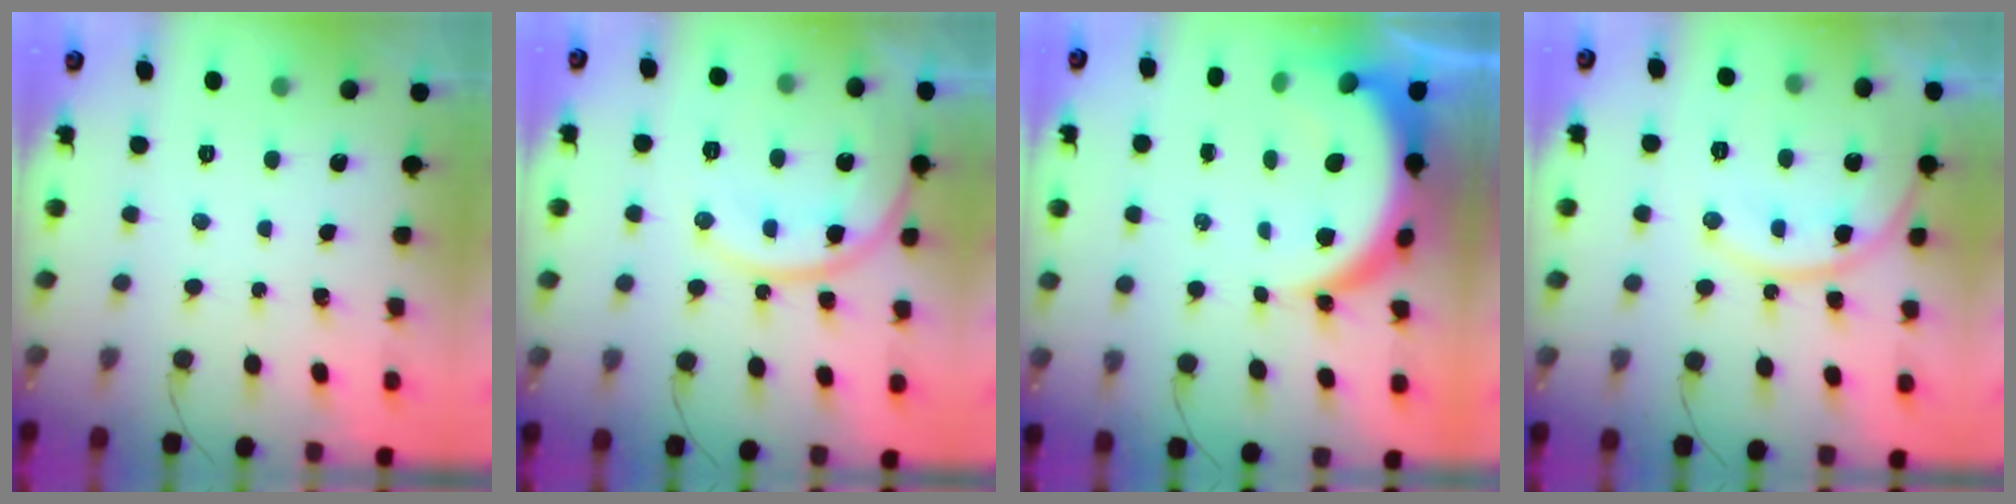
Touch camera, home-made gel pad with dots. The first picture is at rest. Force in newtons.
{"total": 16.8, "press": 16.7, "slide": 2.1}
{"total": 13.2, "press": 13.1, "slide": 1.4}
{"total": 15.1, "press": 15.0, "slide": 1.7}